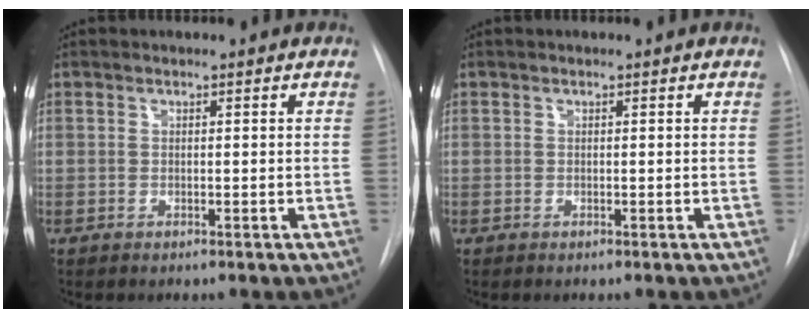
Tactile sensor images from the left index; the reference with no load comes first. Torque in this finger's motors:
{"motor_torque": [0.00, 0.00, 0.00, 0.00]}